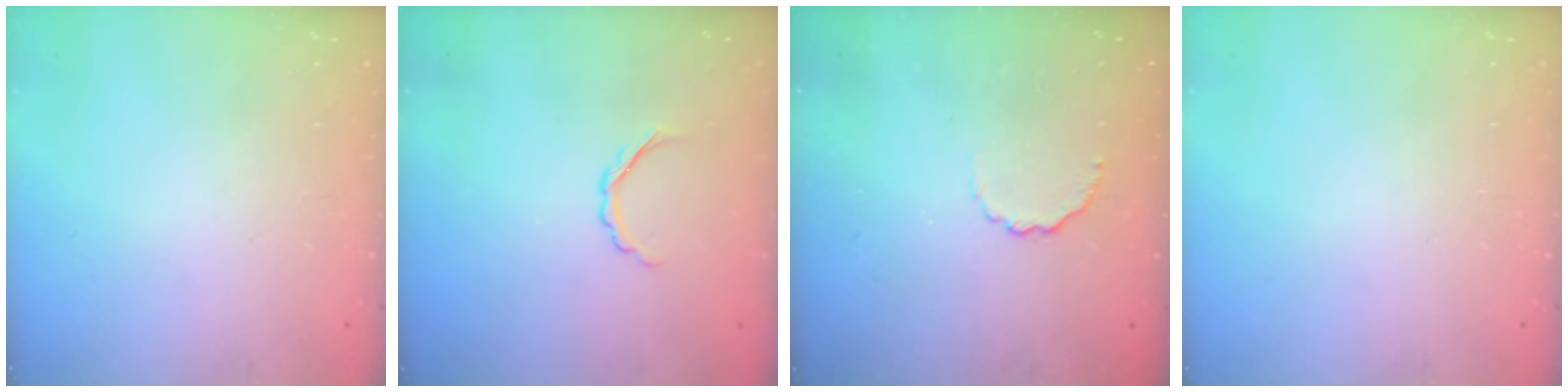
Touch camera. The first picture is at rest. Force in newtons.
{"total": 2.7, "press": 2.6, "slide": 0.8}
{"total": 3.3, "press": 3.0, "slide": 1.1}
{"total": 0.0}